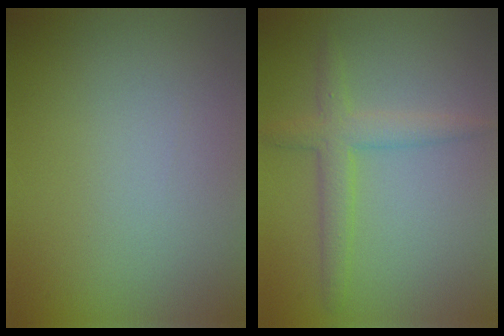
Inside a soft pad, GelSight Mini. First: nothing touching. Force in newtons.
{"total": 3.0, "press": 3.0, "slide": 0.1}